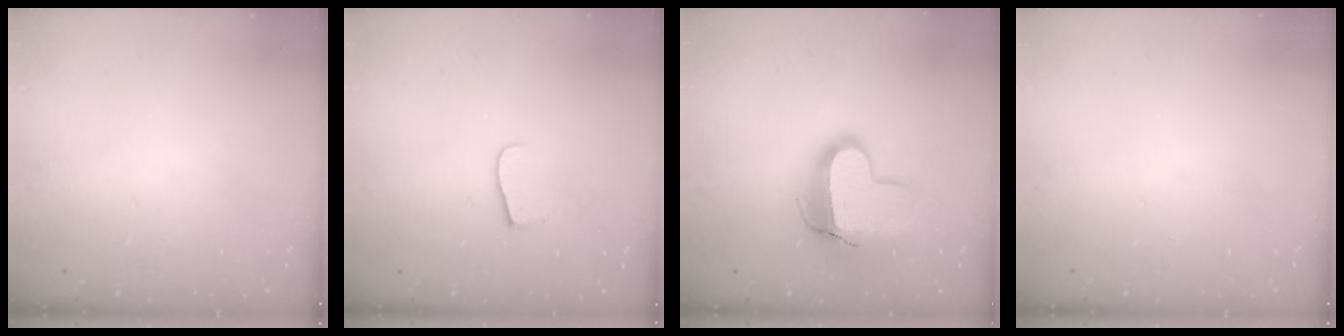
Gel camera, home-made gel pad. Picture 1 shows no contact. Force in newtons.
{"total": 5.4, "press": 5.4, "slide": 0.5}
{"total": 12.7, "press": 12.7, "slide": 1.4}
{"total": 0.0}